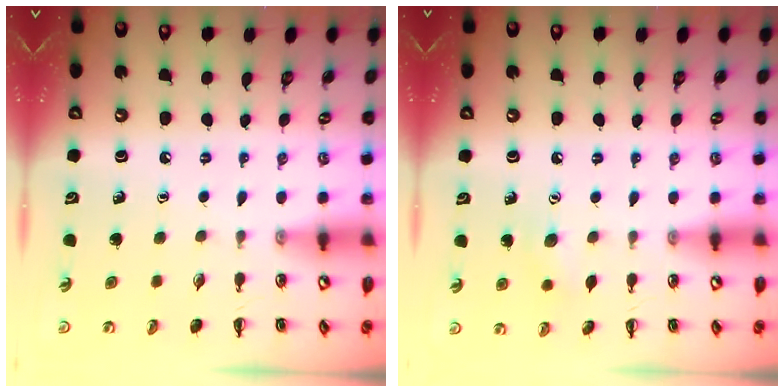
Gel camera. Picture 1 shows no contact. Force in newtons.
{"total": 7.7, "press": 7.5, "slide": 1.6}